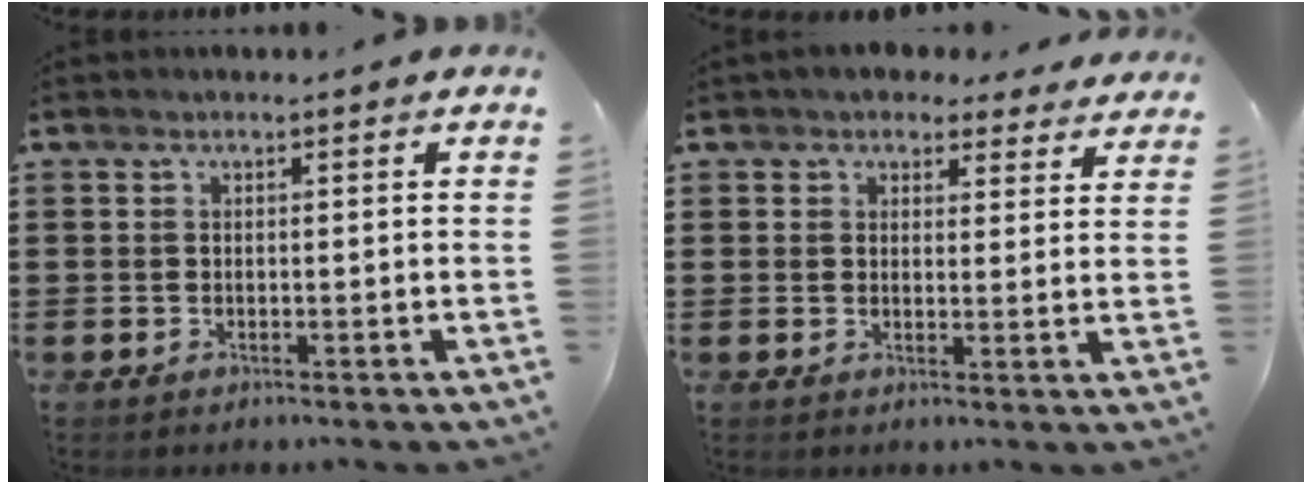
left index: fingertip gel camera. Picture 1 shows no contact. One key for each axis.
{"total": 3.4, "fx": 3.1, "fy": 1.2, "fz": 0.8, "tx": -0.018, "ty": -0.007, "tz": 0.056}